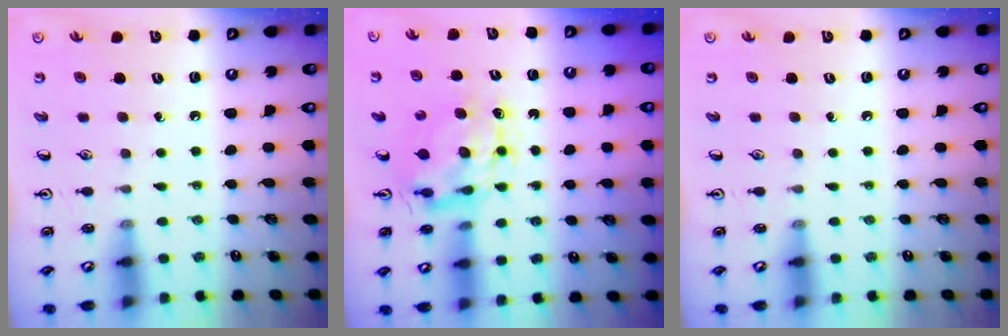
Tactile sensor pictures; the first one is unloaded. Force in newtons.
{"total": 7.7, "press": 7.7, "slide": 0.7}
{"total": 0.0}